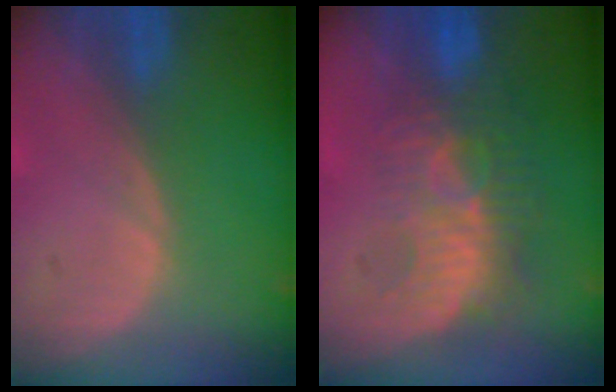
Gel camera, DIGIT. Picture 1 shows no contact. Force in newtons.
{"total": 9.3, "press": 8.6, "slide": 3.7}